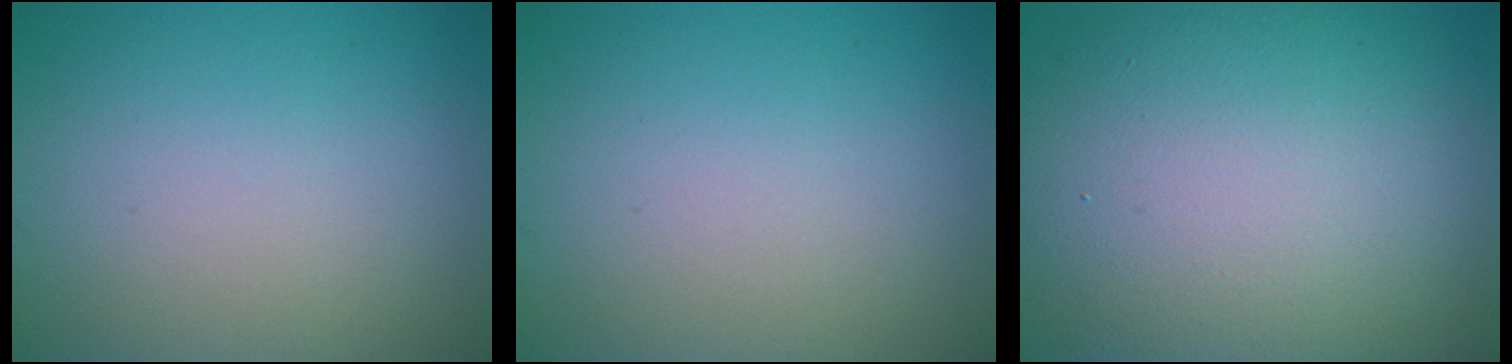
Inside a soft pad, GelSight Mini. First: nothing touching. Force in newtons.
{"total": 0.0}
{"total": 15.4, "press": 15.4, "slide": 0.7}